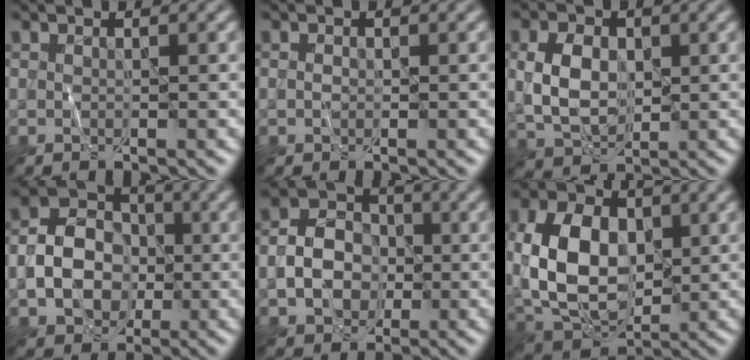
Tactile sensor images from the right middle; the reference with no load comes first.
{"total": 0.6, "force": [-0.1, 0.5, 0.4], "torque": [-0.008, -0.001, -0.001]}
{"total": 4.9, "force": [0.3, 3.5, 3.5], "torque": [-0.076, 0.001, 0.008]}
{"total": 6.3, "force": [-1.2, 4.9, 3.8], "torque": [-0.072, 0.005, -0.027]}
{"total": 4.8, "force": [-1.0, 3.8, 2.8], "torque": [-0.051, 0.005, -0.018]}
{"total": 10.4, "force": [0.7, 7.0, 7.6], "torque": [-0.173, 0.004, 0.009]}